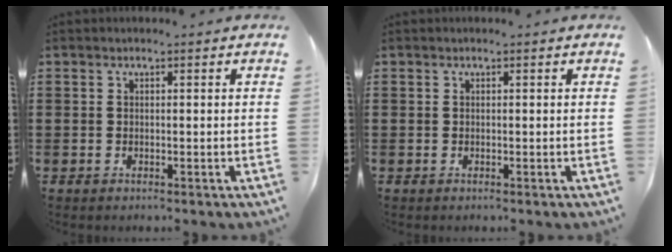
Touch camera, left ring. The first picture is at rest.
{"total": 0.0}